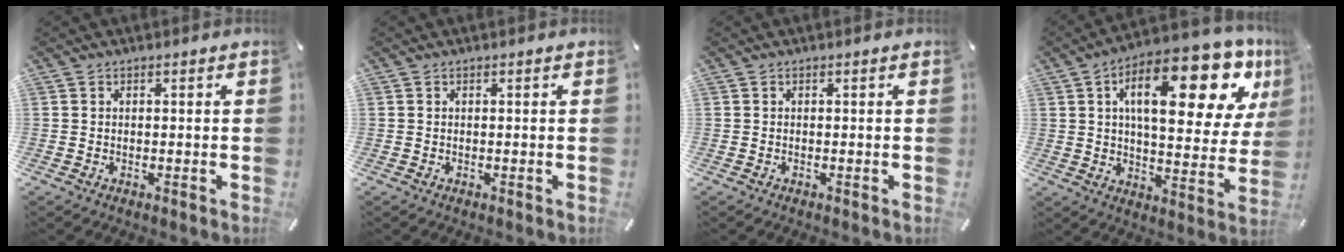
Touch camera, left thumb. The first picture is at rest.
{"total": 0.0}
{"total": 0.0}
{"total": 24.7, "force": [11.0, 10.1, 19.6], "torque": [-0.291, -0.053, 0.169]}